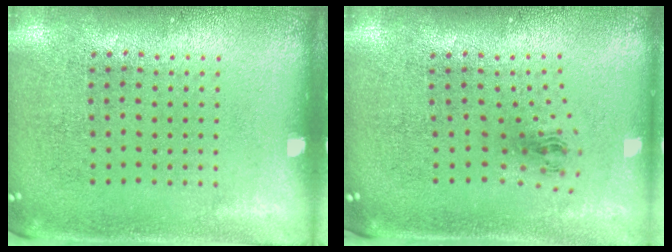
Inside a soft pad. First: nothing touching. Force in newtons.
{"total": 1.1, "press": 0.5, "slide": 1.0}